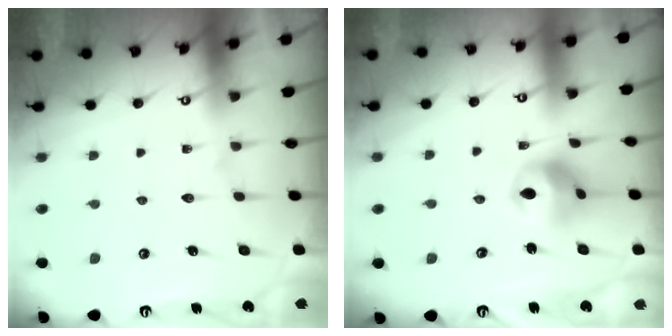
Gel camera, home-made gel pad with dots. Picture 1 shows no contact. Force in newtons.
{"total": 9.9, "press": 9.8, "slide": 1.2}